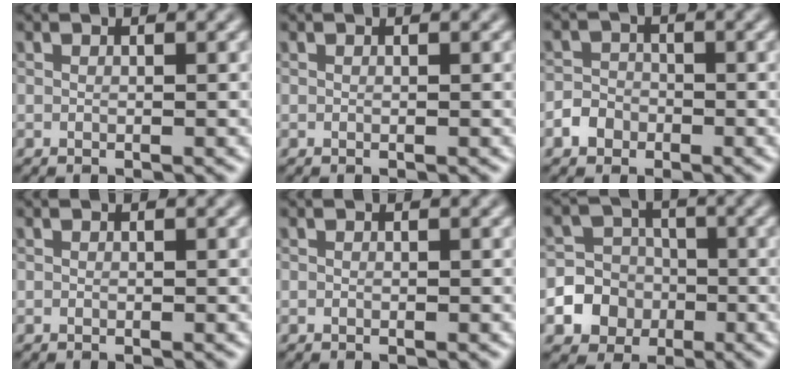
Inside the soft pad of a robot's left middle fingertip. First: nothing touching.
{"total": 0.0}
{"total": 2.2, "force": [-1.1, 1.8, 0.6], "torque": [0.000, 0.003, -0.025]}
{"total": 0.0}
{"total": 0.0}
{"total": 6.6, "force": [-2.2, 6.2, 1.1], "torque": [-0.007, 0.003, -0.062]}